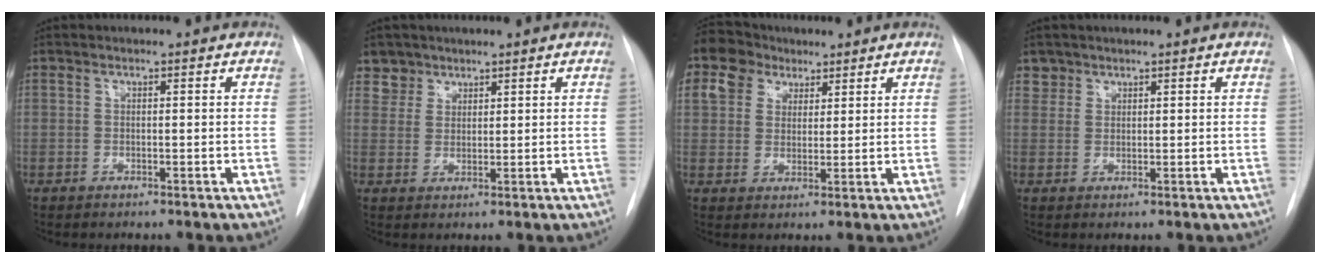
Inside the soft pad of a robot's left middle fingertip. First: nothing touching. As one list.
[{"total": 3.4, "force": [2.5, 2.1, -0.6], "torque": [0.024, 0.003, 0.045]}, {"total": 14.4, "force": [8.3, 10.8, 4.8], "torque": [-0.145, 0.058, 0.163]}, {"total": 1.8, "force": [1.4, 1.2, -0.4], "torque": [0.017, 0.008, 0.020]}]